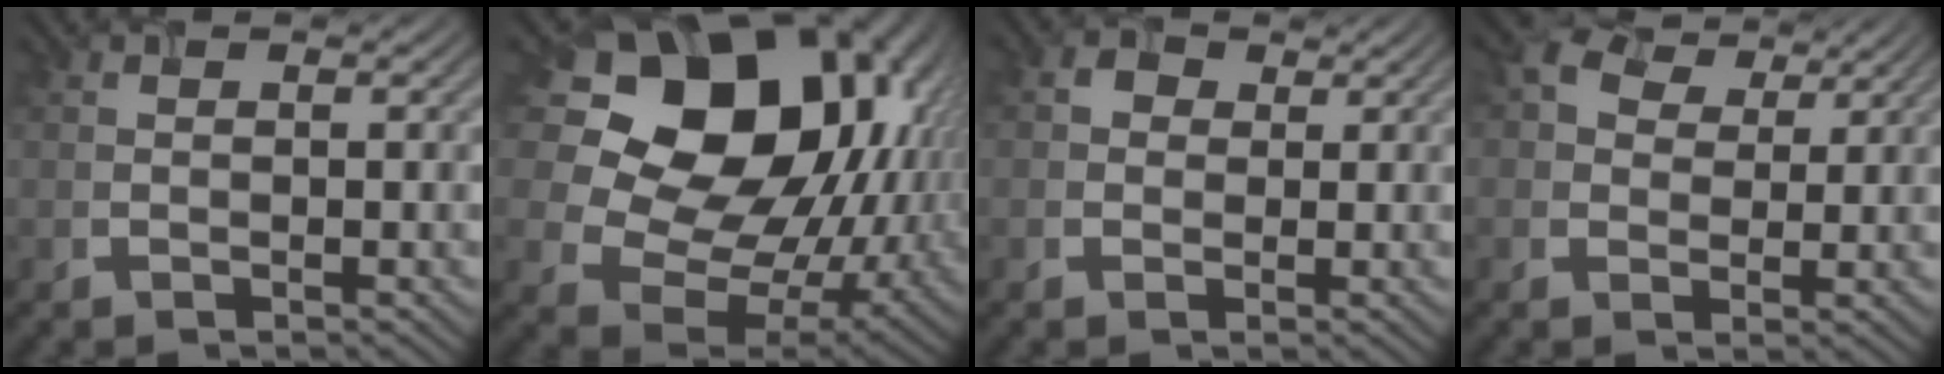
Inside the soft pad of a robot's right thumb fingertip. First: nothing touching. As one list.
[{"total": 21.4, "force": [6.7, 16.7, 11.5], "torque": [-0.259, 0.011, 0.160]}, {"total": 1.3, "force": [0.0, 1.2, -0.4], "torque": [0.009, -0.002, 0.000]}, {"total": 3.8, "force": [2.4, 2.7, 1.2], "torque": [-0.025, 0.003, 0.048]}]